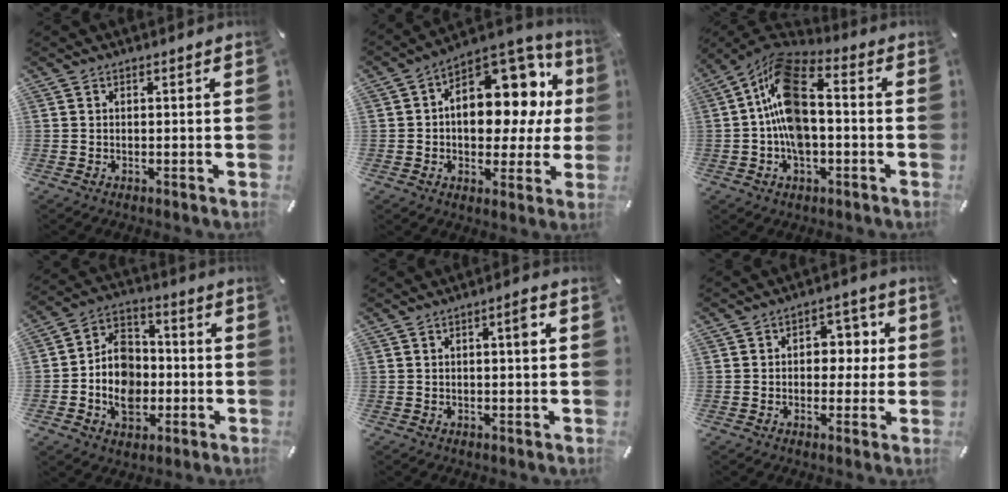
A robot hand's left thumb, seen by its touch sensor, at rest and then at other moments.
{"total": 16.8, "force": [4.6, 11.1, 11.7], "torque": [-0.143, -0.047, 0.082]}
{"total": 13.9, "force": [-1.3, 7.9, 11.3], "torque": [-0.216, 0.007, -0.022]}
{"total": 12.1, "force": [-2.6, 9.9, 6.5], "torque": [-0.131, 0.019, -0.047]}
{"total": 3.3, "force": [0.5, 0.8, 3.2], "torque": [-0.037, -0.001, 0.000]}
{"total": 6.6, "force": [0.1, 5.5, 3.7], "torque": [-0.040, 0.008, -0.007]}